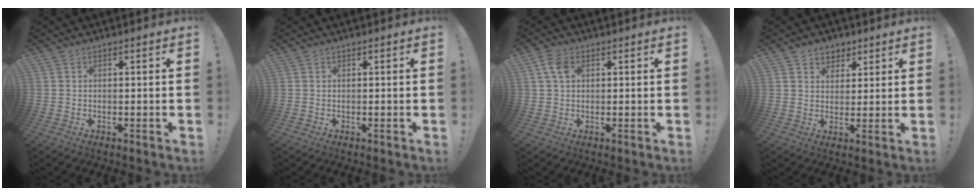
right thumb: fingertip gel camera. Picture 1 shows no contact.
{"total": 0.0}
{"total": 5.0, "force": [1.6, 3.0, 3.6], "torque": [-0.069, 0.006, 0.033]}
{"total": 6.4, "force": [3.8, 5.1, 0.6], "torque": [-0.003, -0.029, 0.075]}